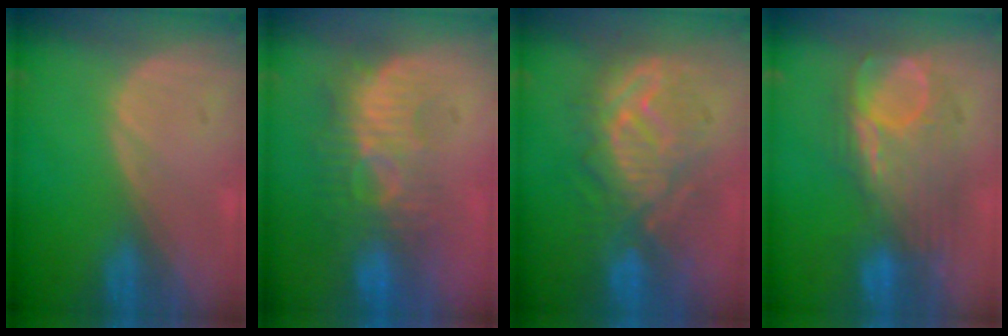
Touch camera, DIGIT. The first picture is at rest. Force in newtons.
{"total": 9.1, "press": 8.4, "slide": 3.7}
{"total": 9.4, "press": 9.4, "slide": 0.6}
{"total": 8.7, "press": 8.7, "slide": 0.8}